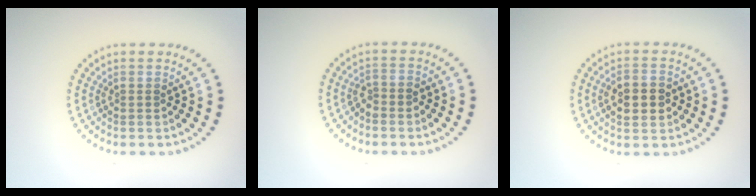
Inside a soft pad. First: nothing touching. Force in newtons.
{"total": 1.3, "press": 1.1, "slide": 0.7}
{"total": 4.3, "press": 4.3, "slide": 0.2}